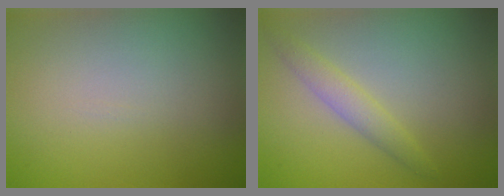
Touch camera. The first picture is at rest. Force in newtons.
{"total": 1.9, "press": 1.9, "slide": 0.1}